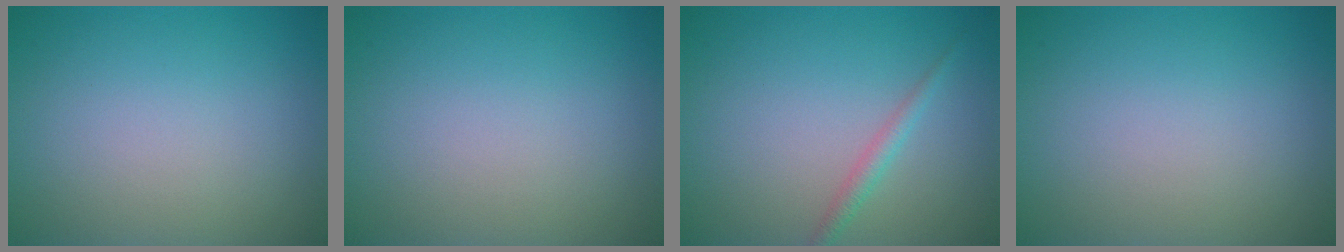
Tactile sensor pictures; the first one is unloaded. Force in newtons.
{"total": 0.0}
{"total": 1.4, "press": 1.4, "slide": 0.0}
{"total": 0.0}